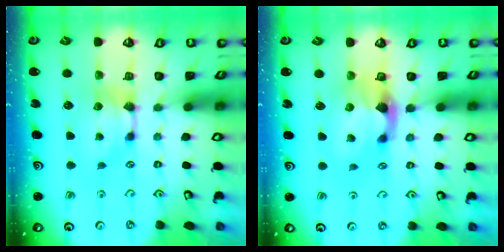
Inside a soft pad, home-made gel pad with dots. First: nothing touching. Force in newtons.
{"total": 3.1, "press": 2.8, "slide": 1.3}